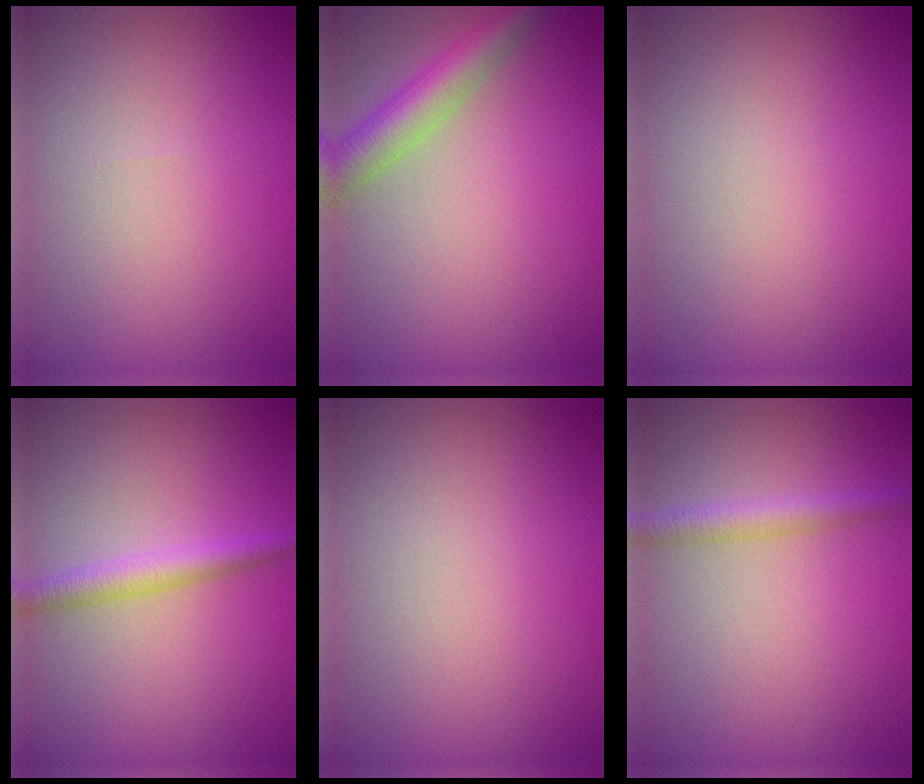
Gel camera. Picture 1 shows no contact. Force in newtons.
{"total": 4.3, "press": 4.3, "slide": 0.1}
{"total": 0.0}
{"total": 2.5, "press": 2.5, "slide": 0.0}
{"total": 0.0}
{"total": 2.3, "press": 2.3, "slide": 0.1}